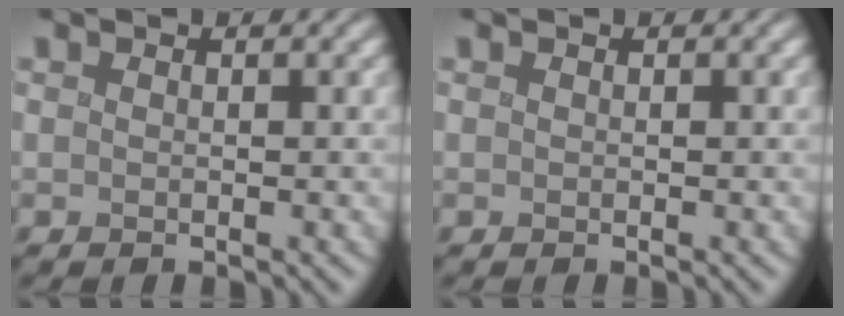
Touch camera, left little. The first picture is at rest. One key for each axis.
{"total": 0.0}